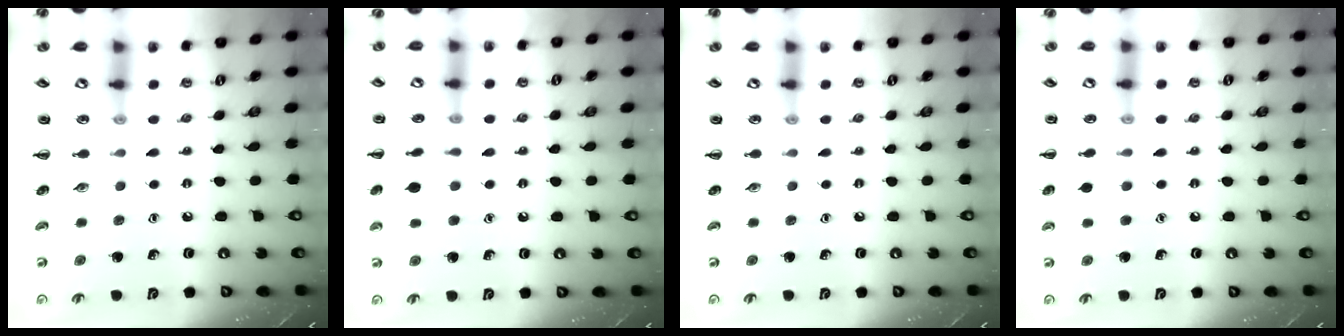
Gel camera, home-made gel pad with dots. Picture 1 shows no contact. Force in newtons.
{"total": 7.4, "press": 7.3, "slide": 1.2}
{"total": 0.0}
{"total": 3.7, "press": 3.4, "slide": 1.5}